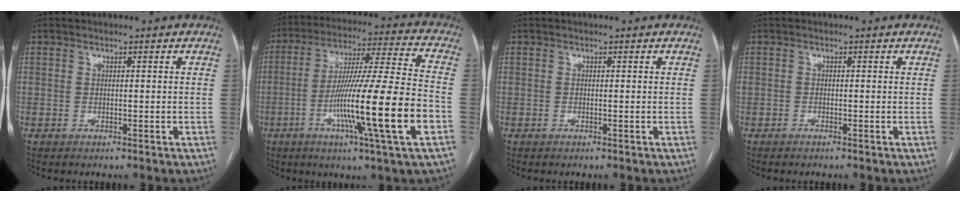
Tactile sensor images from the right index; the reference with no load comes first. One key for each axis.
{"total": 19.8, "fx": -6.1, "fy": -0.7, "fz": 18.9, "tx": -0.327, "ty": -0.014, "tz": -0.109}
{"total": 0.0}
{"total": 0.8, "fx": -0.6, "fy": 0.3, "fz": 0.4, "tx": -0.007, "ty": 0.000, "tz": -0.008}